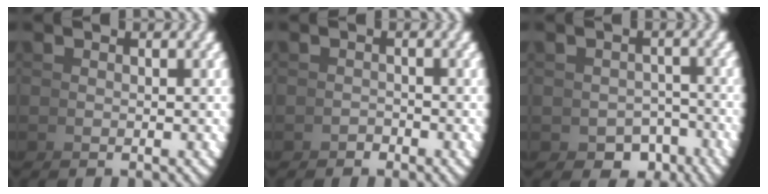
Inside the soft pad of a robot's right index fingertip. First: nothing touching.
{"total": 1.5, "force": [-1.2, -0.7, -0.6], "torque": [0.023, 0.000, -0.022]}
{"total": 5.0, "force": [-3.3, 3.4, 1.5], "torque": [-0.001, -0.021, -0.050]}